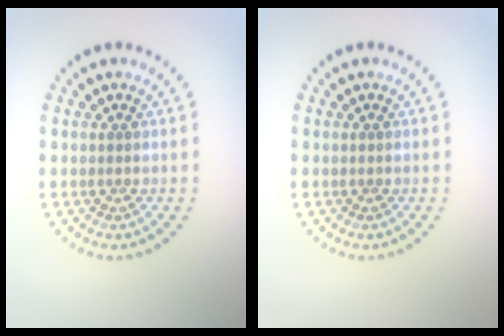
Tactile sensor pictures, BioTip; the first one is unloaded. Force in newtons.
{"total": 0.0}